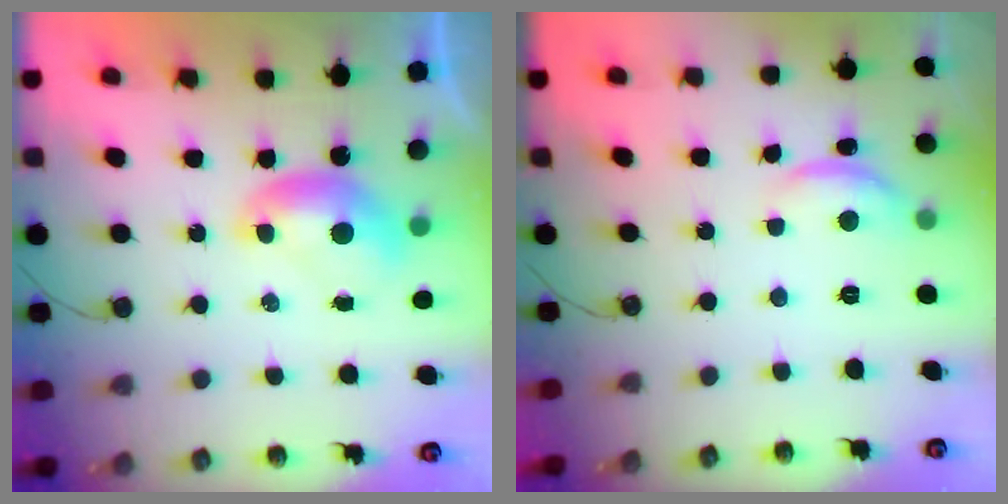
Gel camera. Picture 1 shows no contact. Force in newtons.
{"total": 2.6, "press": 2.6, "slide": 0.5}